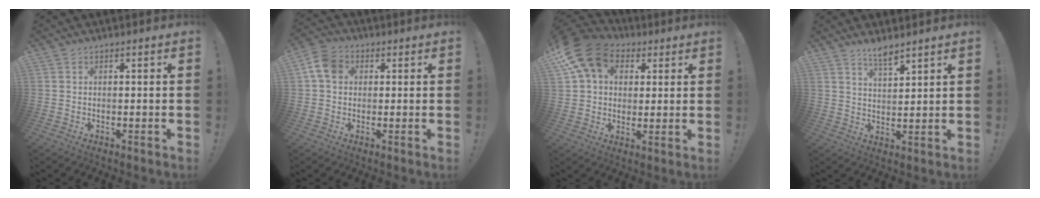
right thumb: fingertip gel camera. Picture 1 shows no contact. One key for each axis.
{"total": 7.6, "fx": 1.7, "fy": 5.8, "fz": 4.6, "tx": -0.084, "ty": 0.010, "tz": 0.037}
{"total": 16.1, "fx": 6.8, "fy": 11.8, "fz": 8.7, "tx": -0.154, "ty": -0.019, "tz": 0.132}
{"total": 5.6, "fx": 4.8, "fy": 1.3, "fz": 2.5, "tx": -0.038, "ty": -0.033, "tz": 0.083}